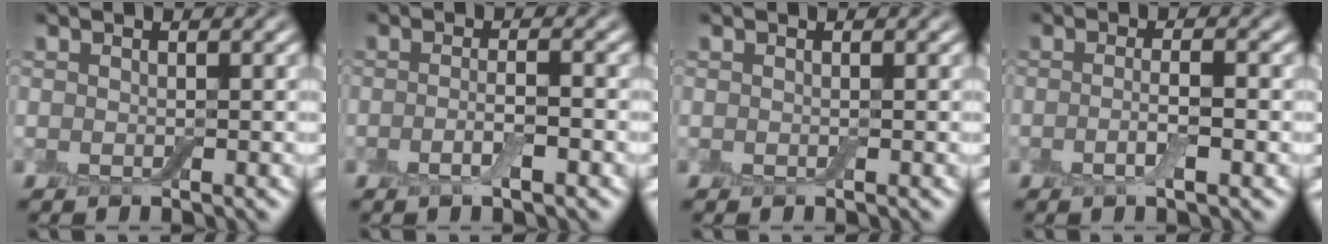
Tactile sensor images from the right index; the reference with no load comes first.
{"total": 2.2, "force": [-0.9, 0.4, 2.0], "torque": [-0.039, 0.000, -0.019]}
{"total": 0.0}
{"total": 2.3, "force": [-0.6, 0.4, 2.2], "torque": [-0.042, -0.001, -0.015]}